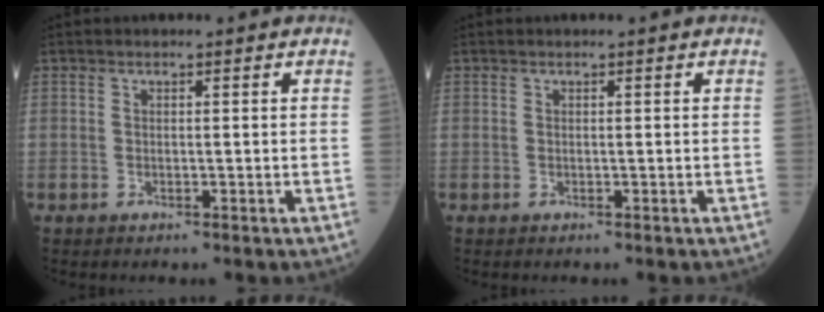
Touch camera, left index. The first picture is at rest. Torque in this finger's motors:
{"motor_torque": [0.03, 0.03, 0.00, 0.01]}